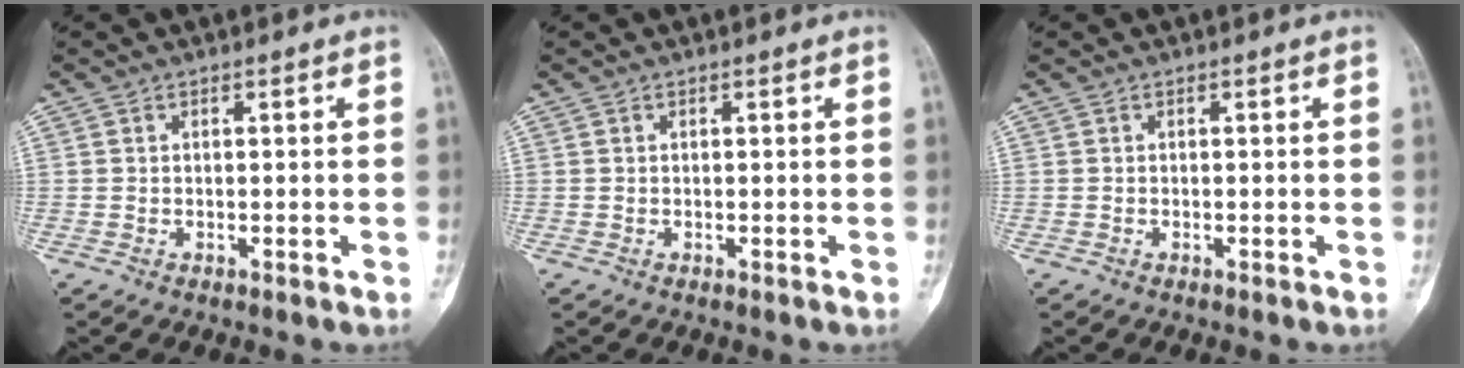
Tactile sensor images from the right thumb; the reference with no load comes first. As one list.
[{"total": 0.0}, {"total": 0.0}]